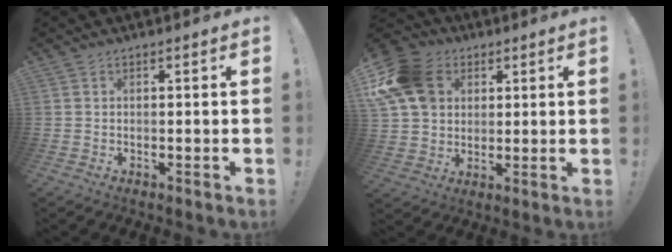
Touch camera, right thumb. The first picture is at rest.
{"total": 17.4, "force": [5.8, 13.7, 9.0], "torque": [-0.159, -0.014, 0.115]}